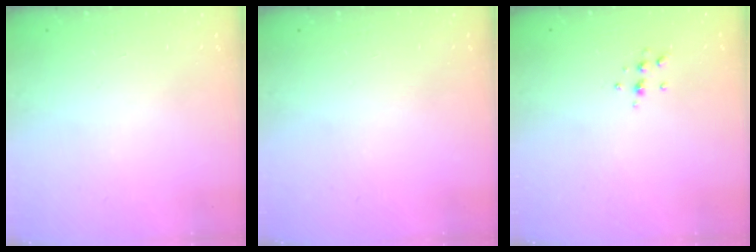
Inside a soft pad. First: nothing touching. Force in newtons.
{"total": 0.0}
{"total": 5.4, "press": 5.4, "slide": 0.7}